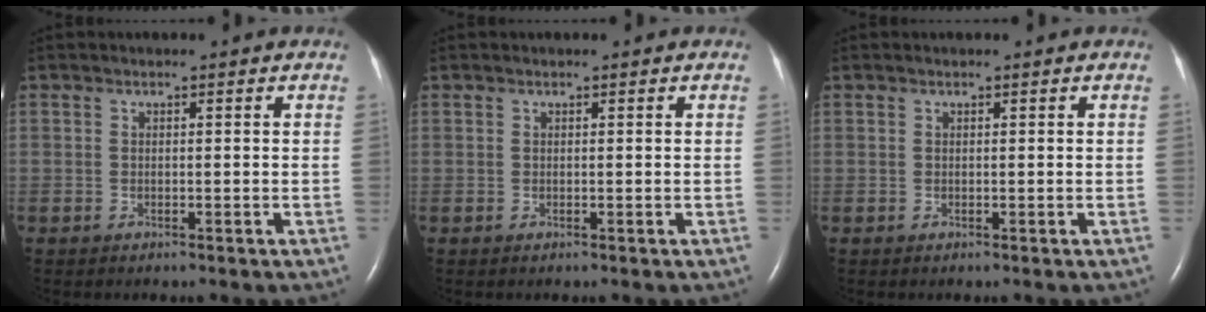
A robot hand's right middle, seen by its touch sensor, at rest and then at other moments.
{"total": 0.0}
{"total": 0.0}